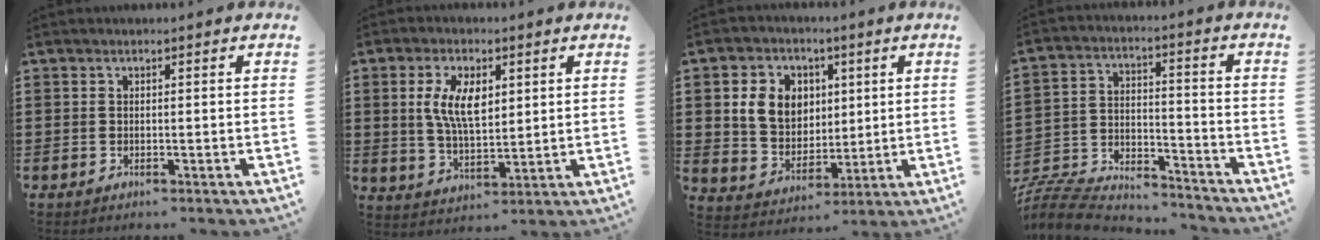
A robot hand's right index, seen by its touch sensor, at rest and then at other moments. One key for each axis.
{"total": 7.7, "fx": 2.2, "fy": 3.7, "fz": 6.4, "tx": -0.133, "ty": 0.011, "tz": 0.038}
{"total": 8.0, "fx": 2.2, "fy": 6.8, "fz": 3.6, "tx": -0.083, "ty": 0.018, "tz": 0.039}
{"total": 6.7, "fx": -6.5, "fy": 1.4, "fz": 1.1, "tx": -0.039, "ty": -0.006, "tz": -0.133}